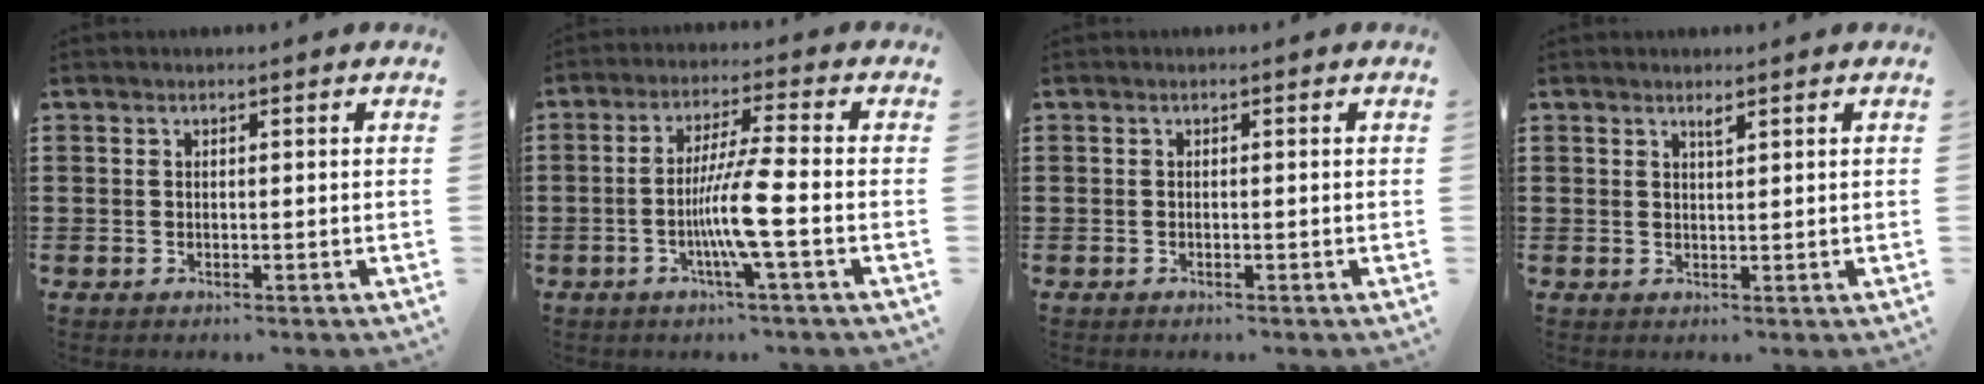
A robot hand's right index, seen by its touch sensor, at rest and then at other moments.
{"total": 7.9, "force": [-2.4, -0.6, 7.5], "torque": [-0.148, -0.018, -0.051]}
{"total": 0.0}
{"total": 1.1, "force": [0.9, 0.1, 0.7], "torque": [-0.014, -0.001, 0.016]}